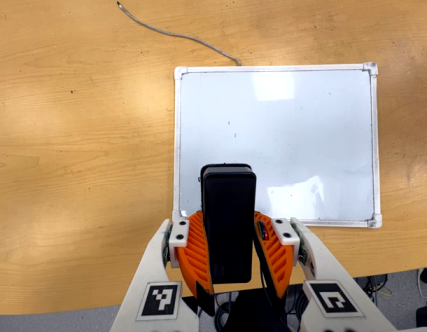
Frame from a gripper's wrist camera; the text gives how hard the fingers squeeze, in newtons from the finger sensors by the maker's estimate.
{"total": 5.4, "left": 4.8, "right": 6.1}